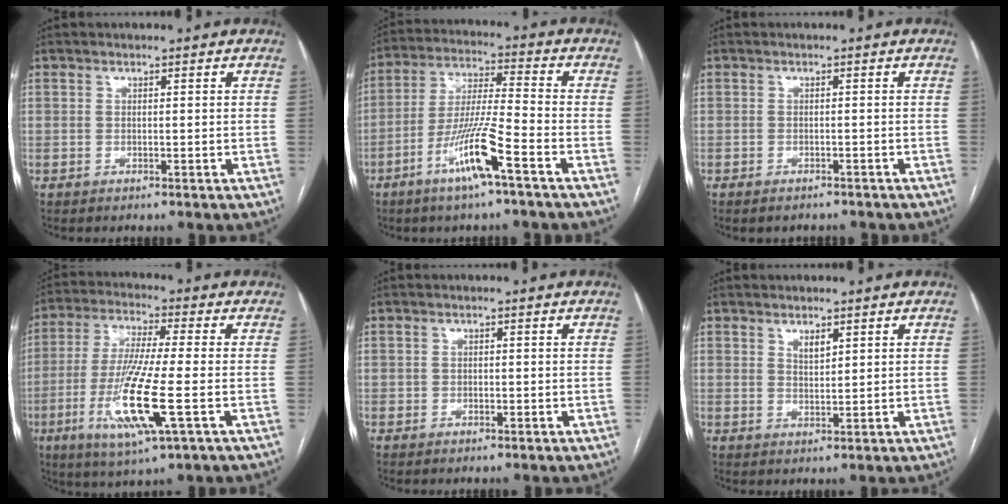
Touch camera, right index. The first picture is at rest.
{"total": 11.5, "force": [-6.1, 0.3, 9.7], "torque": [-0.194, -0.008, -0.117]}
{"total": 4.3, "force": [-3.6, 1.8, 1.4], "torque": [-0.017, -0.001, -0.041]}
{"total": 14.4, "force": [-4.3, 0.7, 13.7], "torque": [-0.283, -0.023, -0.081]}
{"total": 1.0, "force": [-0.3, 0.8, 0.5], "torque": [-0.009, 0.005, -0.003]}
{"total": 2.3, "force": [1.3, 1.0, 1.6], "torque": [-0.031, -0.001, 0.029]}